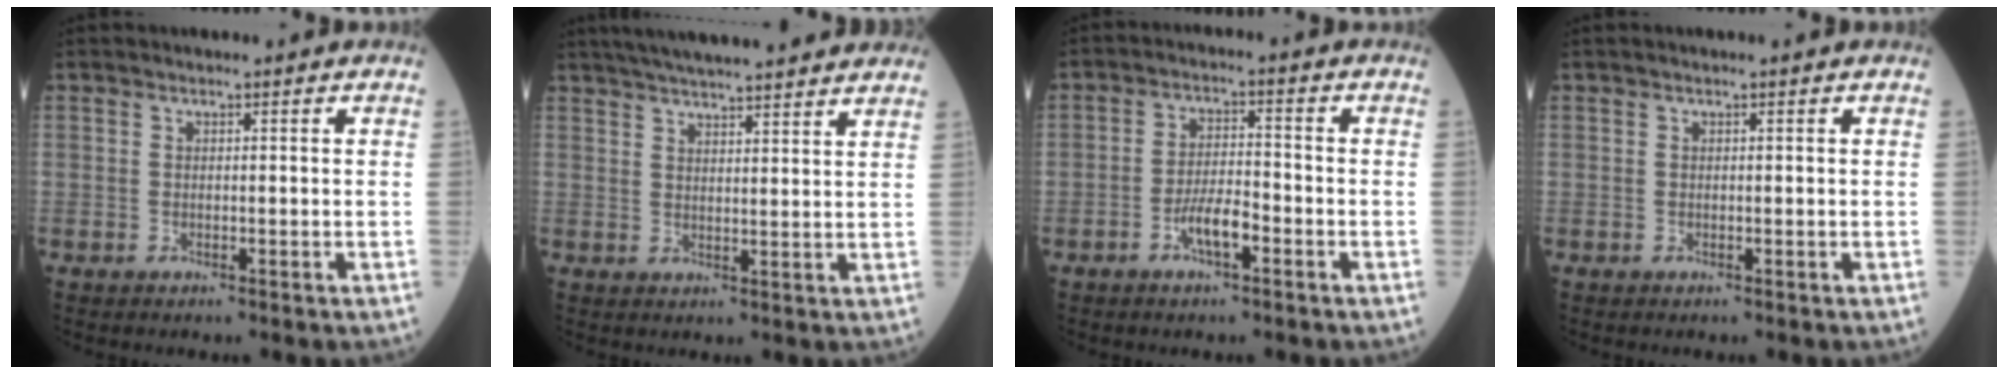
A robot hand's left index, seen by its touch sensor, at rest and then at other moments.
{"total": 16.8, "force": [14.8, 1.7, 7.8], "torque": [-0.124, 0.035, 0.200]}
{"total": 4.7, "force": [-2.5, 1.2, 3.8], "torque": [-0.074, 0.004, -0.050]}
{"total": 0.0}